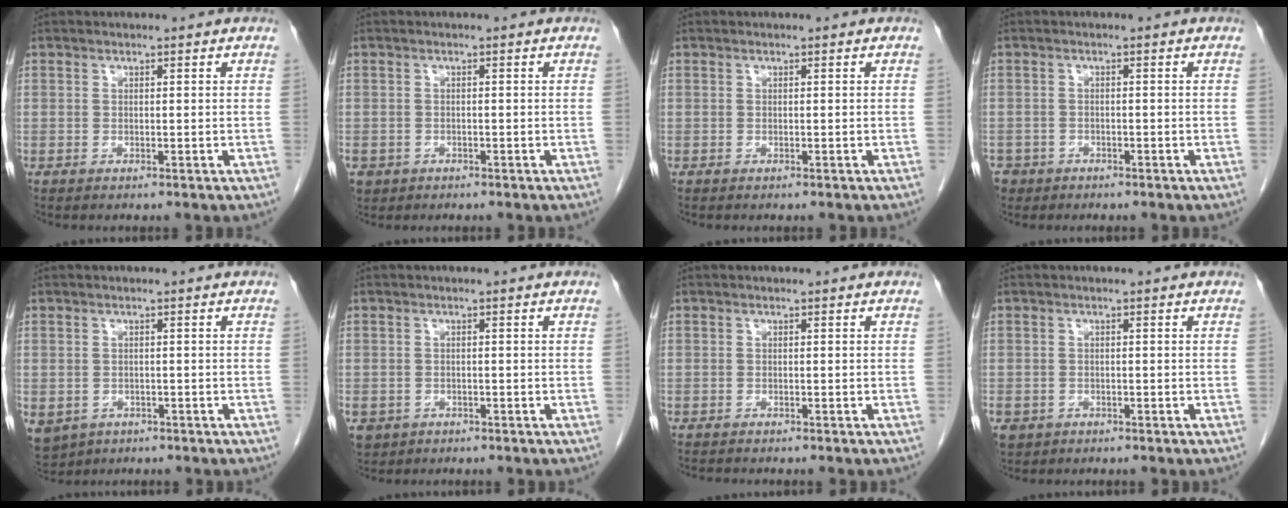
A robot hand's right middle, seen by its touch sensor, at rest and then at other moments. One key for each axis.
{"total": 3.5, "fx": -2.0, "fy": 2.7, "fz": 1.0, "tx": -0.024, "ty": -0.002, "tz": -0.030}
{"total": 0.0}
{"total": 3.7, "fx": -2.6, "fy": 2.6, "fz": 0.3, "tx": -0.008, "ty": 0.004, "tz": -0.045}
{"total": 8.8, "fx": -4.1, "fy": 7.1, "fz": 3.2, "tx": -0.096, "ty": -0.010, "tz": -0.052}
{"total": 5.0, "fx": -2.5, "fy": 4.1, "fz": 1.4, "tx": -0.034, "ty": -0.002, "tz": -0.034}
{"total": 1.6, "fx": -1.5, "fy": 0.3, "fz": 0.6, "tx": -0.014, "ty": -0.004, "tz": -0.021}
{"total": 5.1, "fx": -2.7, "fy": 3.8, "fz": 2.0, "tx": -0.057, "ty": -0.007, "tz": -0.039}